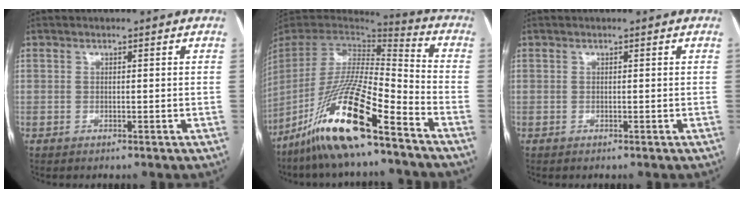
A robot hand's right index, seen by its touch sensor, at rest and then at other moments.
{"total": 20.4, "force": [-13.5, 1.8, 15.2], "torque": [-0.322, -0.039, -0.258]}
{"total": 0.0}